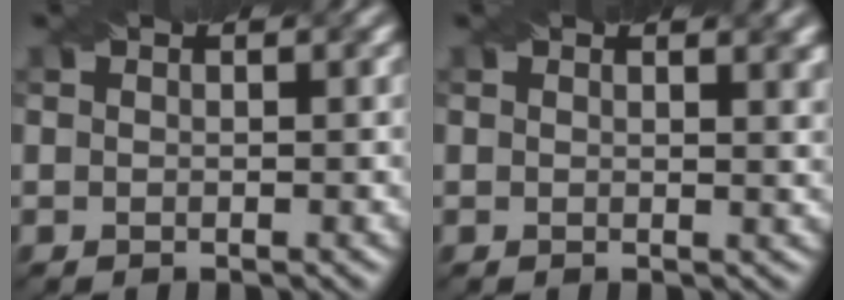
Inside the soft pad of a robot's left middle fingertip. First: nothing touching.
{"total": 2.4, "force": [1.5, 0.9, 1.6], "torque": [-0.009, 0.001, 0.017]}